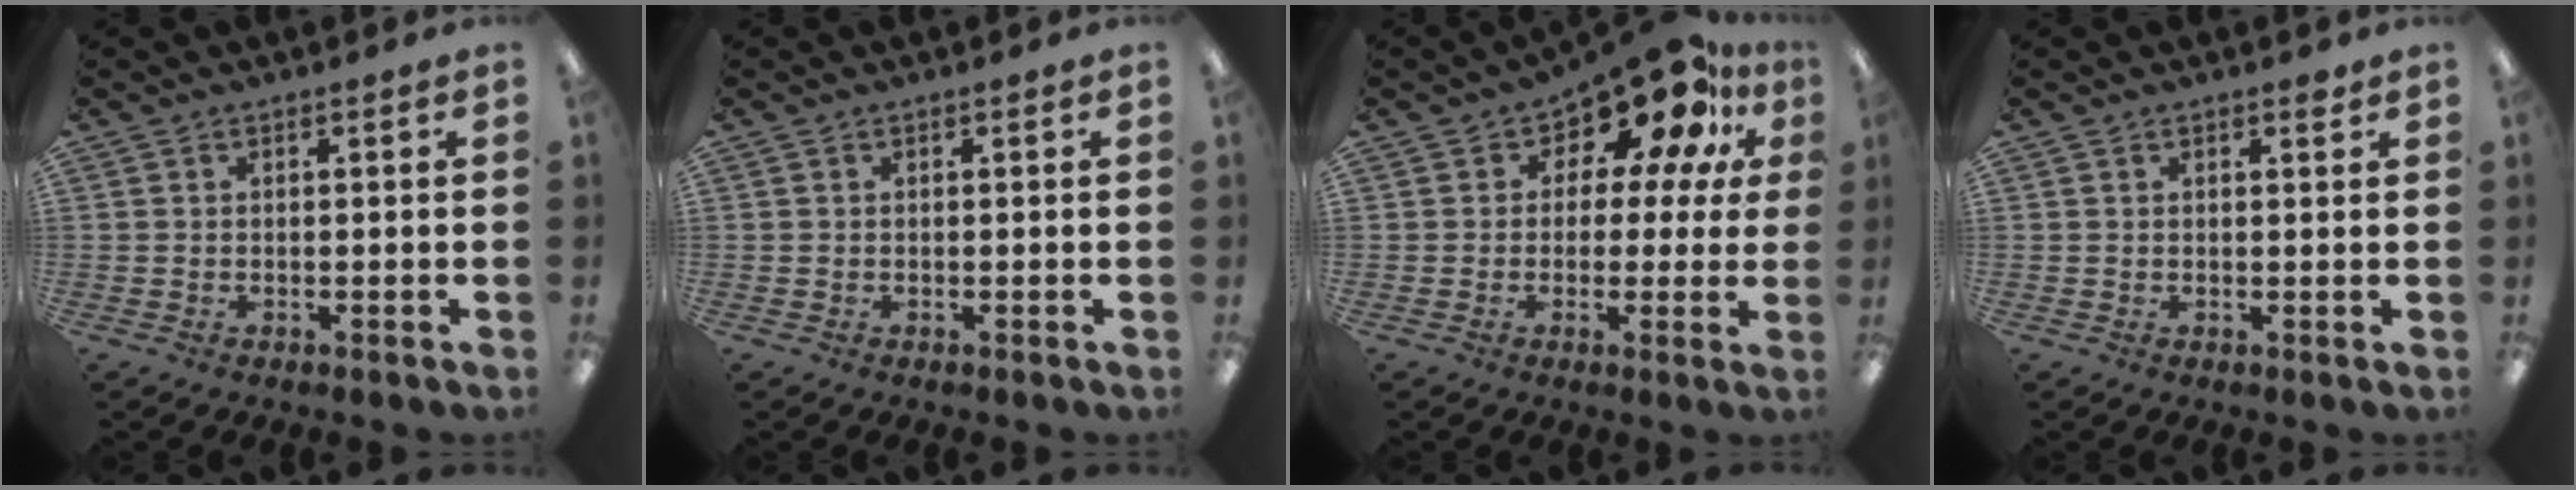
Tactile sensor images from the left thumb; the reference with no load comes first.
{"total": 0.0}
{"total": 13.9, "force": [10.1, 6.1, 7.3], "torque": [-0.127, -0.070, 0.176]}
{"total": 1.7, "force": [1.3, 0.7, 0.8], "torque": [-0.002, -0.005, 0.020]}